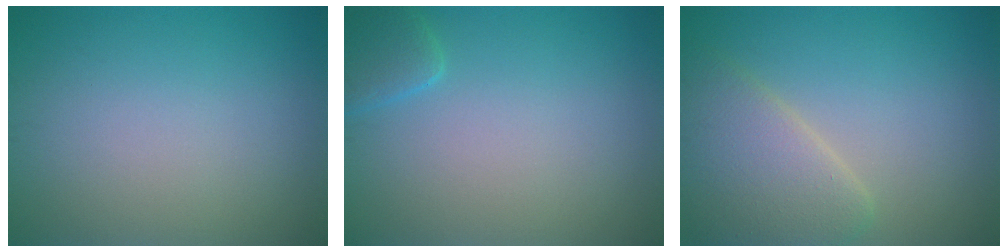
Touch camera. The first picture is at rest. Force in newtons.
{"total": 2.1, "press": 2.1, "slide": 0.2}
{"total": 5.1, "press": 5.1, "slide": 0.6}